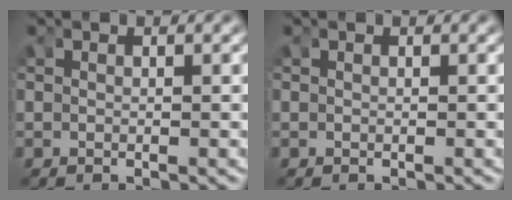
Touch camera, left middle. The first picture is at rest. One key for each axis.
{"total": 0.0}